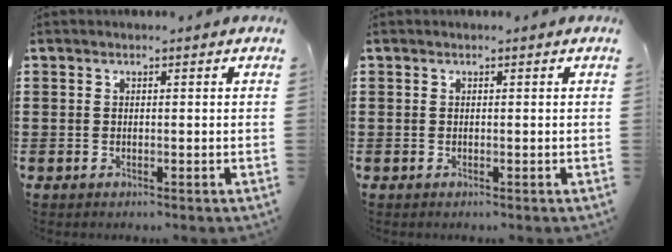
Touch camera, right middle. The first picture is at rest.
{"total": 0.0}